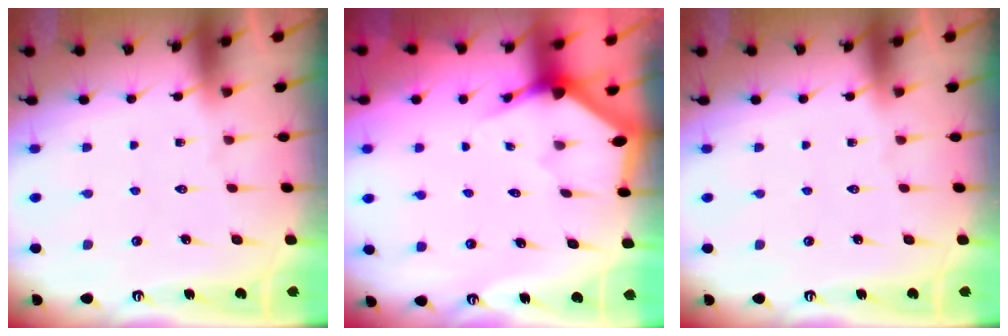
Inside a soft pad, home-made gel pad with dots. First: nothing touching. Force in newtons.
{"total": 2.8, "press": 2.8, "slide": 0.2}
{"total": 0.0}